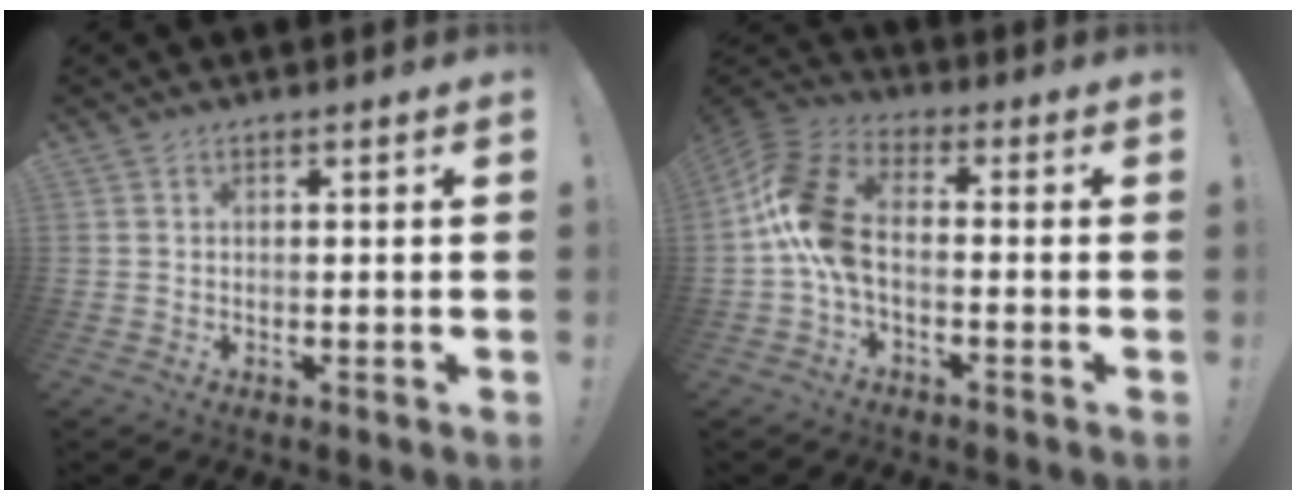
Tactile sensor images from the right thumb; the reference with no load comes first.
{"total": 12.6, "force": [-1.5, 7.6, 10.0], "torque": [-0.205, 0.019, -0.025]}